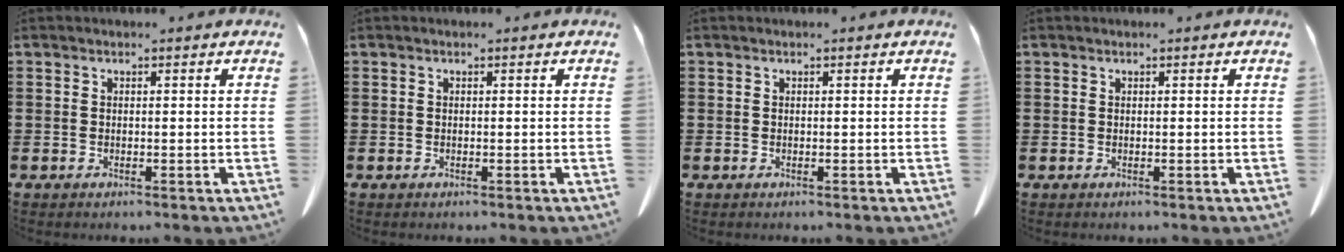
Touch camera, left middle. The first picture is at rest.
{"total": 0.0}
{"total": 0.0}
{"total": 0.0}